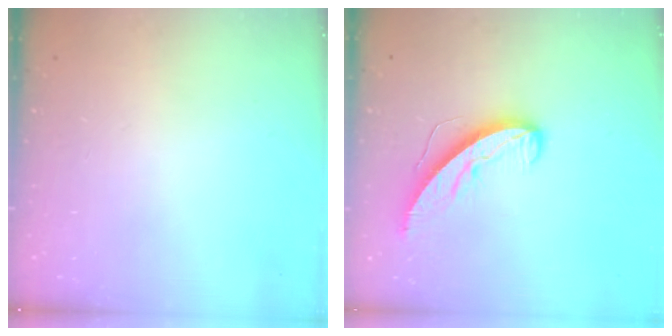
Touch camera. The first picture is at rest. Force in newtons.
{"total": 8.7, "press": 8.7, "slide": 0.7}